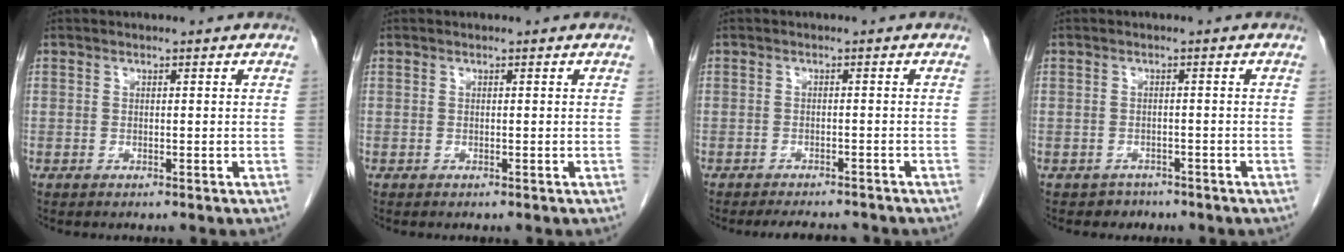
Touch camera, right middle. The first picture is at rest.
{"total": 0.0}
{"total": 5.6, "force": [-5.2, 1.3, 1.5], "torque": [-0.017, -0.006, -0.067]}
{"total": 2.4, "force": [-1.7, 1.6, -0.3], "torque": [-0.008, 0.008, -0.025]}